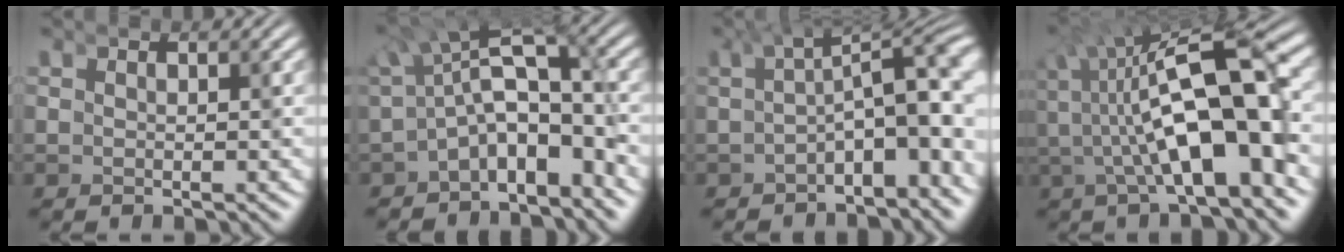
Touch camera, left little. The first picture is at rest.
{"total": 4.9, "force": [-1.9, 2.6, 3.7], "torque": [-0.083, -0.016, -0.031]}
{"total": 6.8, "force": [-1.5, 3.2, 5.8], "torque": [-0.073, -0.008, -0.028]}
{"total": 7.6, "force": [-3.3, 3.0, 6.1], "torque": [-0.116, -0.013, -0.049]}